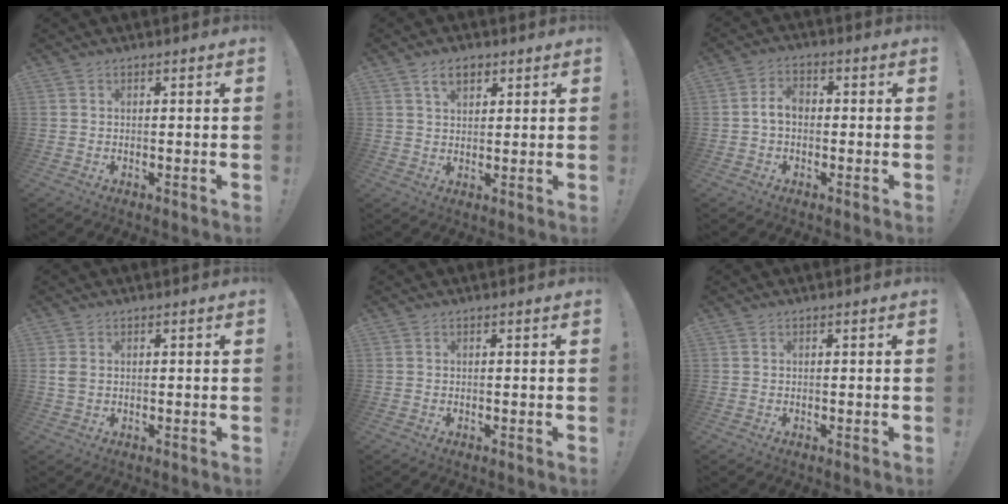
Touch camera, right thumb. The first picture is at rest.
{"total": 5.3, "force": [3.0, 3.0, 3.3], "torque": [-0.056, -0.004, 0.054]}
{"total": 5.2, "force": [-0.4, 3.5, 3.8], "torque": [-0.061, 0.012, -0.006]}
{"total": 2.3, "force": [0.5, 1.5, 1.7], "torque": [-0.026, 0.002, 0.009]}
{"total": 0.0}
{"total": 0.0}